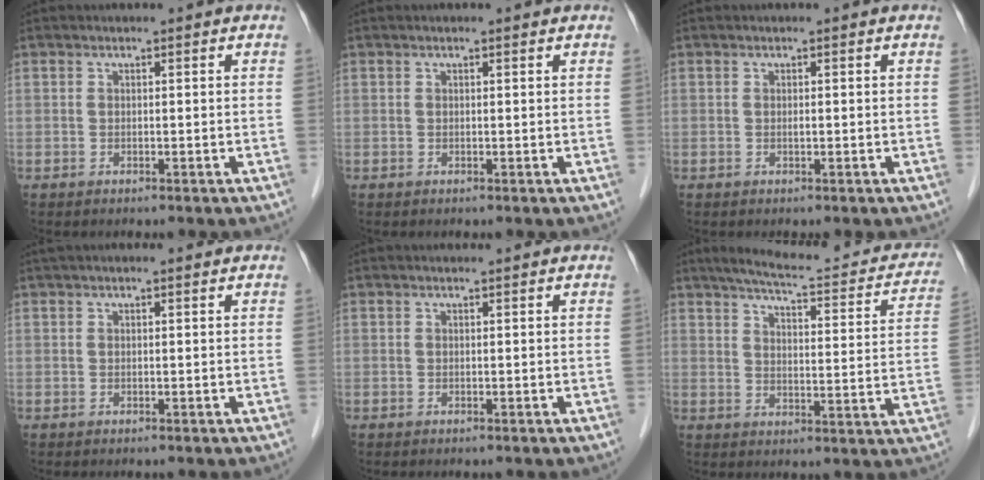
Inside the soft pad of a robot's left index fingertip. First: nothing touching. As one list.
[{"total": 0.6, "force": [0.5, 0.1, 0.3], "torque": [-0.011, 0.005, 0.007]}, {"total": 0.0}, {"total": 2.7, "force": [2.2, 0.2, 1.6], "torque": [-0.023, 0.028, 0.034]}, {"total": 0.8, "force": [0.7, 0.0, 0.2], "torque": [-0.009, 0.004, 0.011]}, {"total": 19.4, "force": [16.4, 3.9, 9.5], "torque": [-0.119, 0.007, 0.197]}]